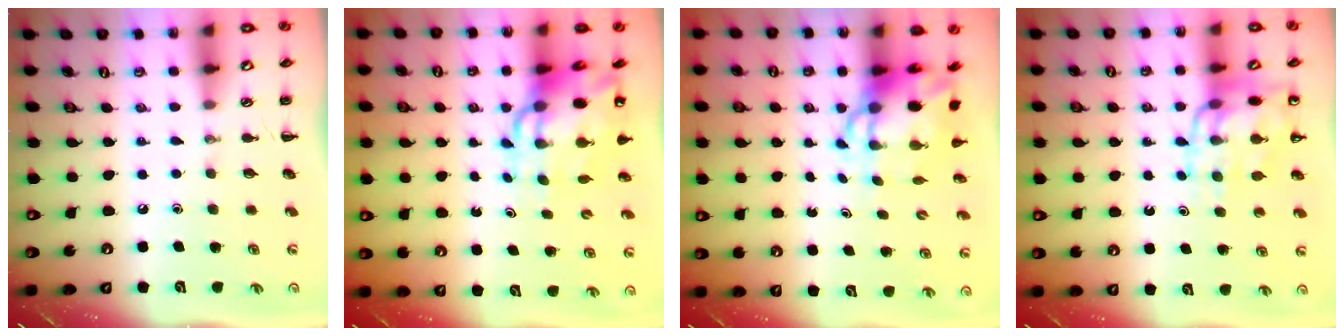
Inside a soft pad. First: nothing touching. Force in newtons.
{"total": 11.4, "press": 11.0, "slide": 3.0}
{"total": 7.0, "press": 6.8, "slide": 1.9}
{"total": 13.3, "press": 13.1, "slide": 2.7}